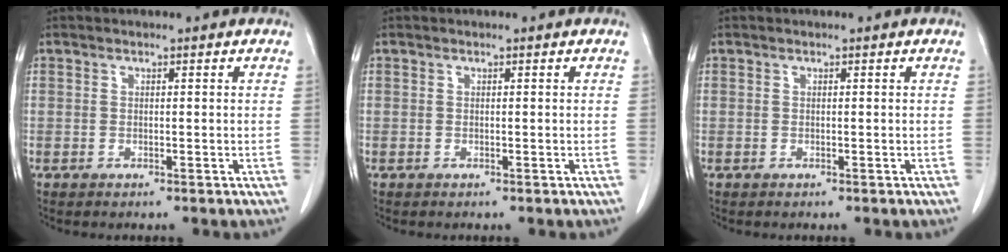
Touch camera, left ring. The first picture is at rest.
{"total": 0.0}
{"total": 0.0}